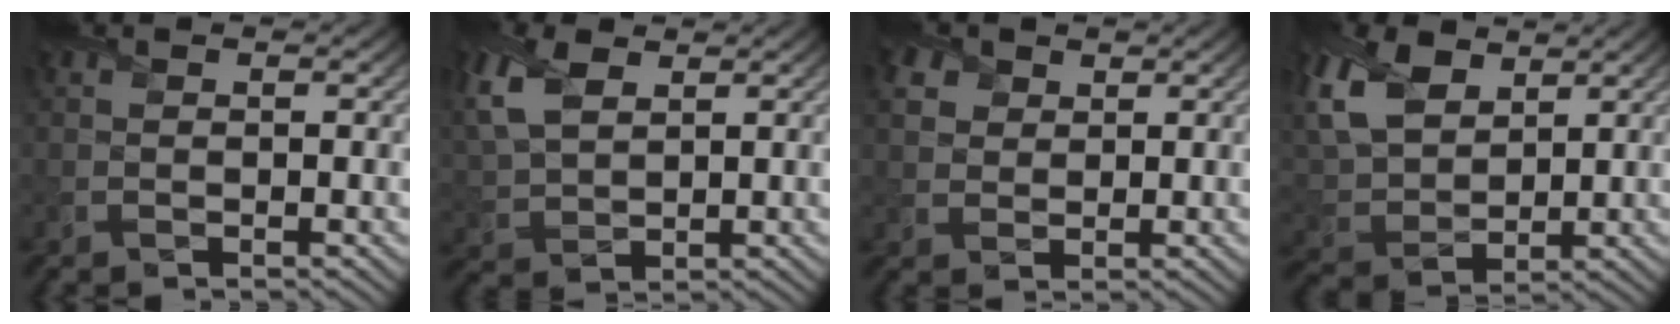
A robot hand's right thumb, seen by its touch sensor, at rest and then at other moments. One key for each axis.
{"total": 9.3, "fx": 4.3, "fy": 5.4, "fz": 6.3, "tx": -0.194, "ty": 0.017, "tz": 0.092}
{"total": 3.6, "fx": 1.9, "fy": 2.7, "fz": 1.5, "tx": -0.051, "ty": 0.005, "tz": 0.037}
{"total": 10.6, "fx": 5.6, "fy": 6.5, "fz": 6.3, "tx": -0.191, "ty": 0.019, "tz": 0.111}